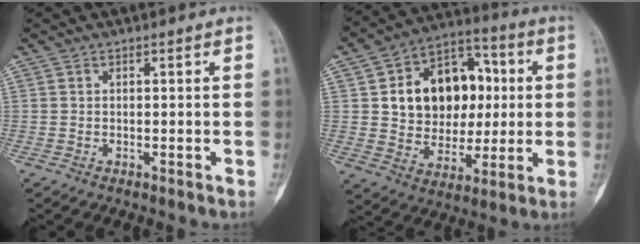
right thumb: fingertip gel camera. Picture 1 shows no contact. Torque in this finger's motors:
{"motor_torque": [0.50, 0.62, 0.57, 0.16, 0.29]}